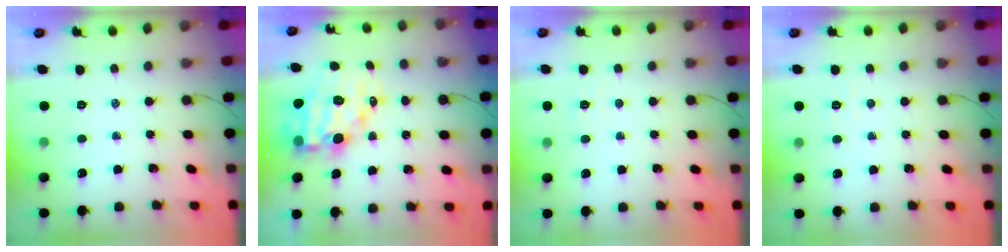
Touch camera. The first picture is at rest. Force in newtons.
{"total": 12.9, "press": 12.5, "slide": 3.3}
{"total": 2.6, "press": 2.6, "slide": 0.5}
{"total": 2.5, "press": 2.4, "slide": 0.7}